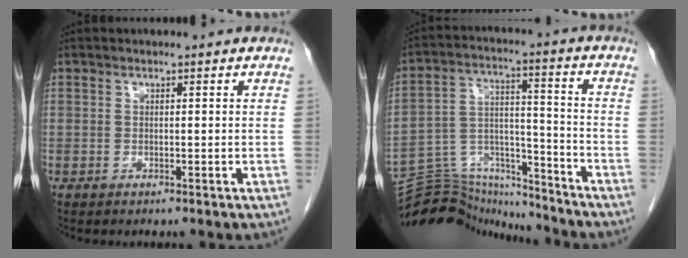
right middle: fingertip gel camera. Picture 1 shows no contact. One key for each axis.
{"total": 15.3, "fx": -15.2, "fy": 2.1, "fz": 1.1, "tx": -0.019, "ty": 0.047, "tz": -0.248}